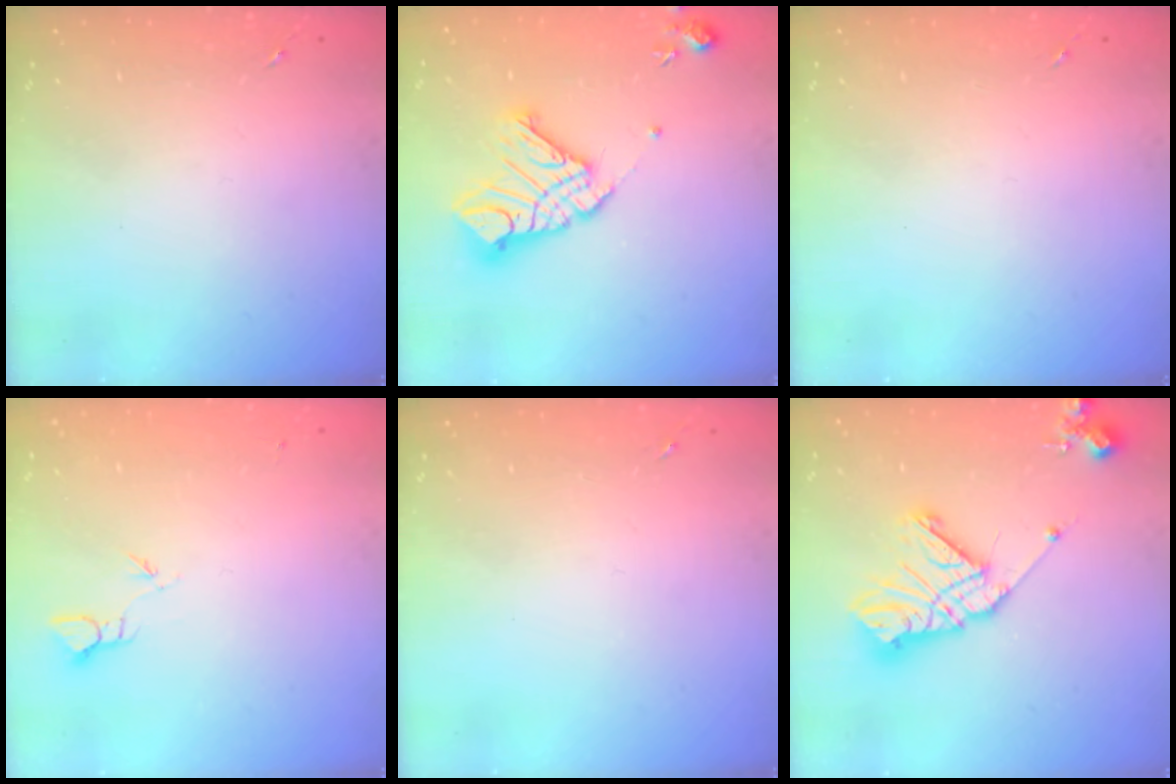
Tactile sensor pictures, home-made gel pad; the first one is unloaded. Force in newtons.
{"total": 15.8, "press": 15.7, "slide": 1.9}
{"total": 0.0}
{"total": 2.4, "press": 2.4, "slide": 0.2}
{"total": 0.0}
{"total": 17.8, "press": 17.7, "slide": 2.1}